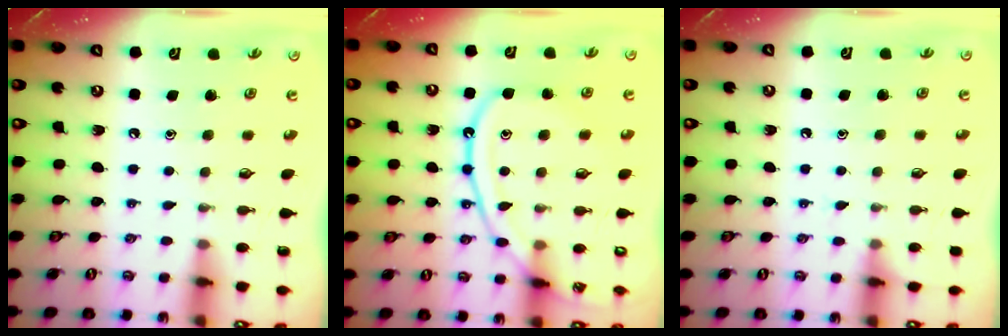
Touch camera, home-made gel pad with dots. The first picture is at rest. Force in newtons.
{"total": 13.5, "press": 13.4, "slide": 1.2}
{"total": 4.2, "press": 4.1, "slide": 0.6}